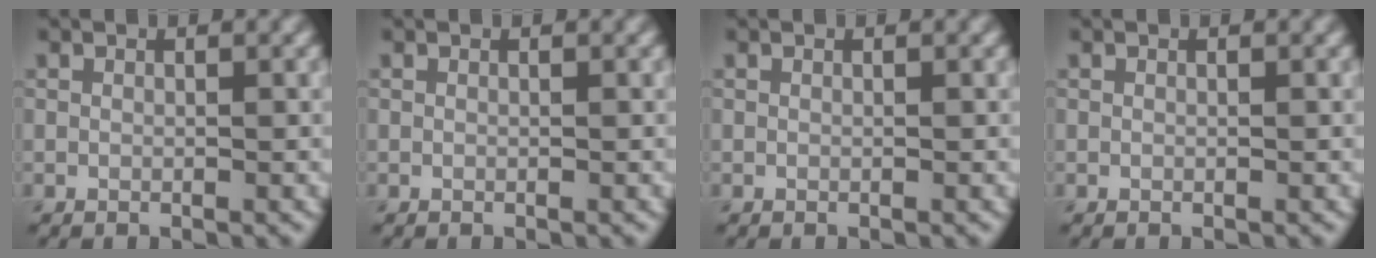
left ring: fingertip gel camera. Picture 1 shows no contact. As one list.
[{"total": 0.0}, {"total": 0.0}, {"total": 0.0}]